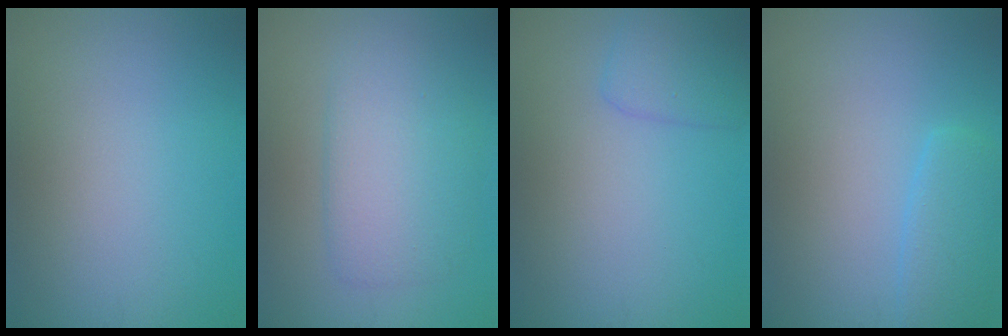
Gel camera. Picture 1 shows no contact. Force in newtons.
{"total": 4.6, "press": 4.5, "slide": 0.2}
{"total": 2.2, "press": 2.2, "slide": 0.2}
{"total": 2.5, "press": 2.5, "slide": 0.3}